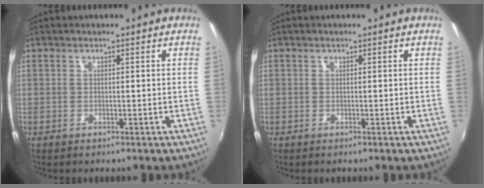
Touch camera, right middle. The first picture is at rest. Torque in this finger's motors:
{"motor_torque": [0.00, 0.00, 0.00, 0.01]}